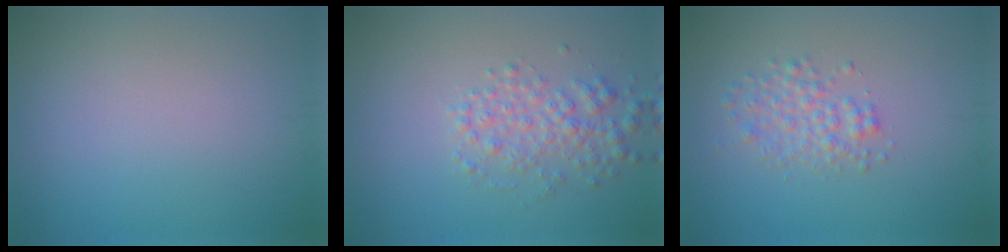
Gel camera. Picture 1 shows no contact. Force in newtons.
{"total": 2.9, "press": 2.9, "slide": 0.1}
{"total": 2.5, "press": 2.5, "slide": 0.0}